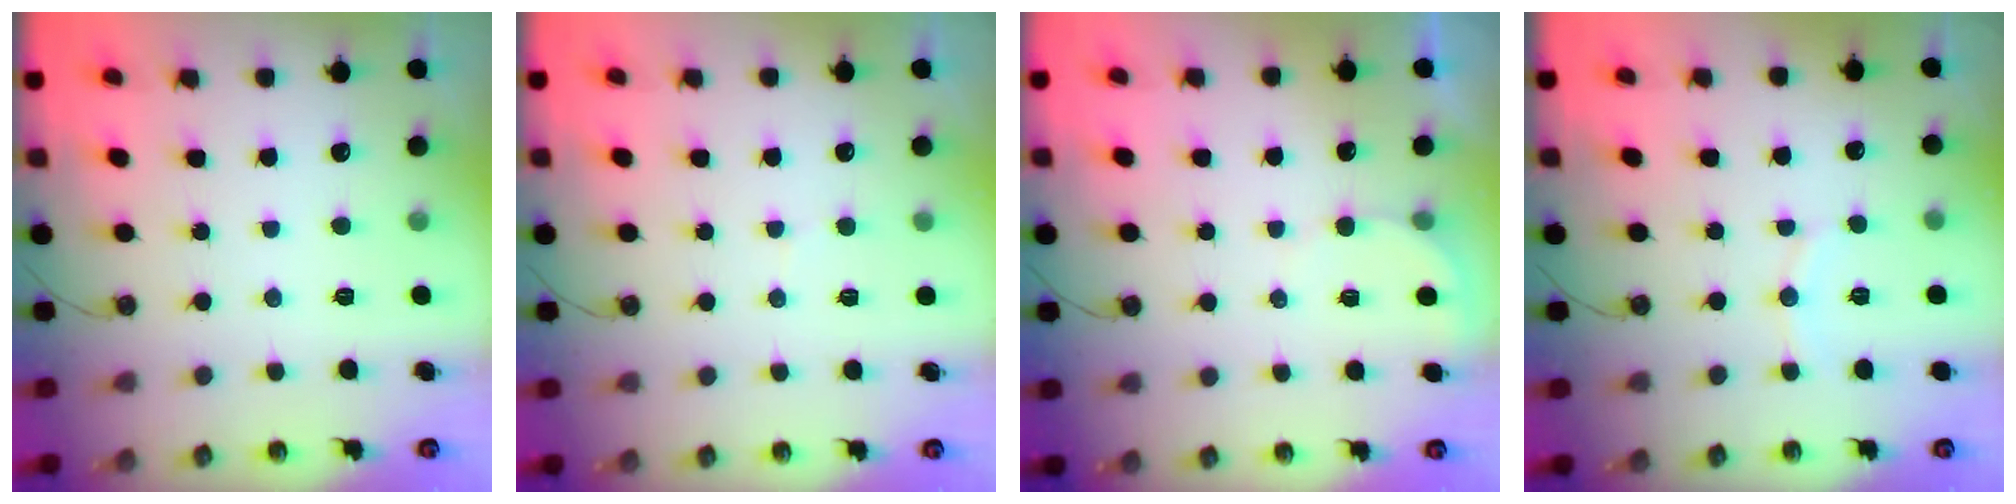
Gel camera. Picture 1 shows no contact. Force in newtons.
{"total": 4.8, "press": 4.8, "slide": 0.4}
{"total": 2.2, "press": 2.2, "slide": 0.2}
{"total": 6.3, "press": 6.2, "slide": 1.3}